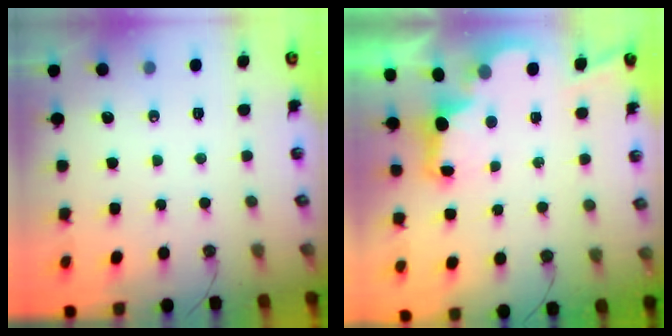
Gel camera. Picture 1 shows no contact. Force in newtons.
{"total": 2.9, "press": 2.8, "slide": 0.9}